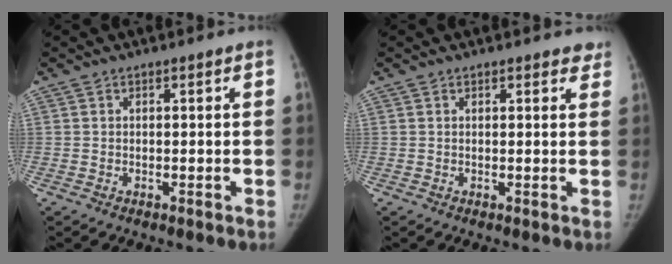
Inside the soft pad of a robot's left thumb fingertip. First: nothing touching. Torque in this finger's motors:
{"motor_torque": [0.20, -0.05, 0.48, -0.10, 0.02]}